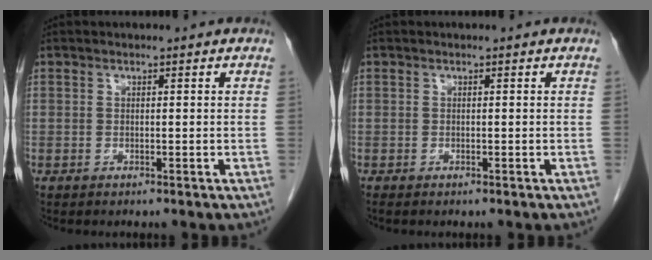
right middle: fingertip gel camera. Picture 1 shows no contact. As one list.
[{"total": 0.0}]